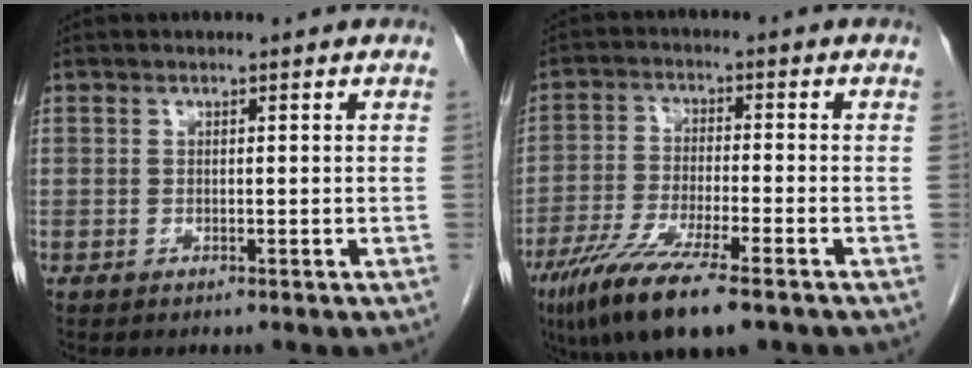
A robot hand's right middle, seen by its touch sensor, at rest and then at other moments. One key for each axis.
{"total": 11.8, "fx": -7.8, "fy": 1.5, "fz": 8.8, "tx": -0.162, "ty": -0.031, "tz": -0.131}